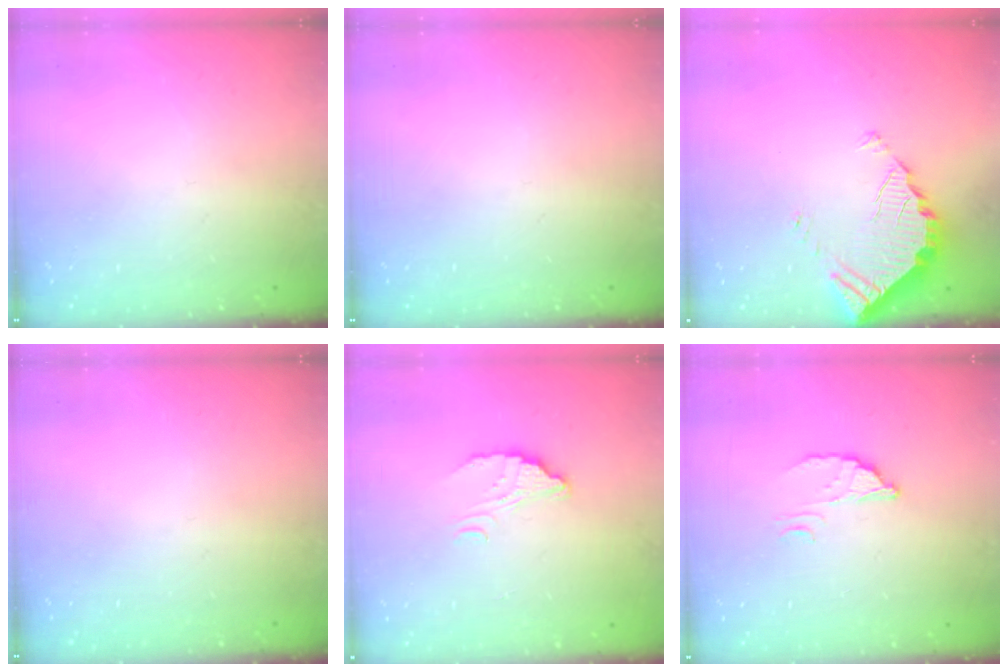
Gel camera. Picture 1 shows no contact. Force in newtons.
{"total": 0.0}
{"total": 3.2, "press": 3.2, "slide": 0.2}
{"total": 0.0}
{"total": 4.3, "press": 4.3, "slide": 0.1}
{"total": 2.7, "press": 2.7, "slide": 0.2}